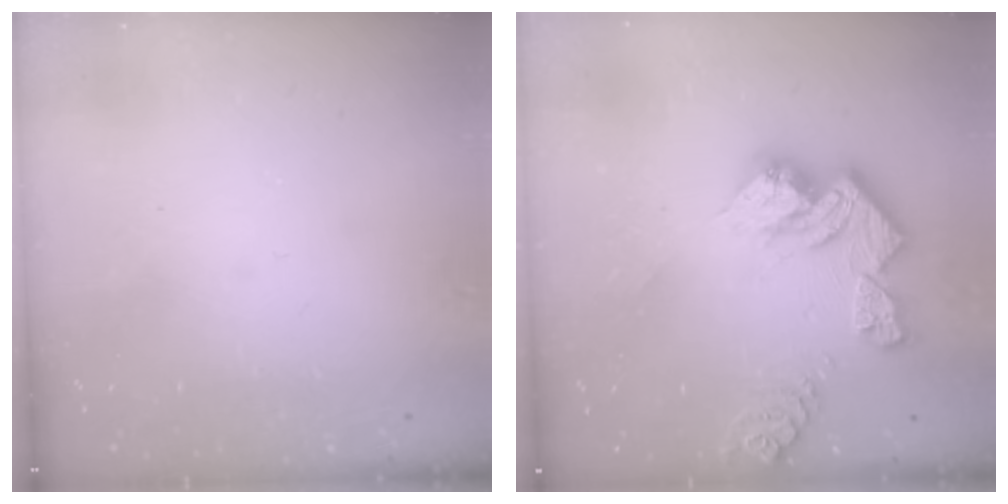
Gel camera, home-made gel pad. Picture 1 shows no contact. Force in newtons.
{"total": 14.5, "press": 14.4, "slide": 1.5}